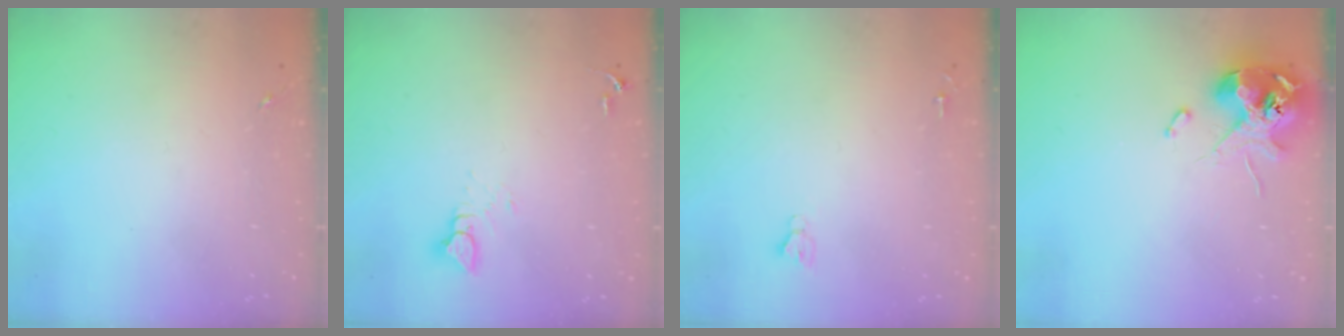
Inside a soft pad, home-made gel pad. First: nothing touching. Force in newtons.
{"total": 4.2, "press": 4.2, "slide": 0.2}
{"total": 2.7, "press": 2.7, "slide": 0.0}
{"total": 12.1, "press": 11.9, "slide": 1.8}